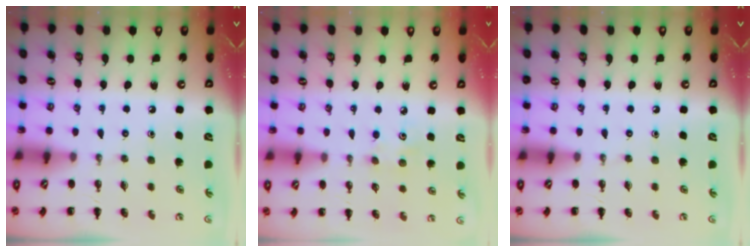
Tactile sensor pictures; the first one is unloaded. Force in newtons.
{"total": 2.7, "press": 2.6, "slide": 0.8}
{"total": 0.0}